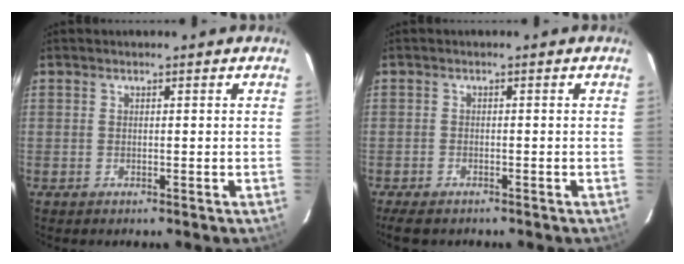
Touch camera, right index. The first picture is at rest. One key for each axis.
{"total": 4.5, "fx": -3.6, "fy": 1.8, "fz": 1.8, "tx": -0.051, "ty": -0.010, "tz": -0.064}